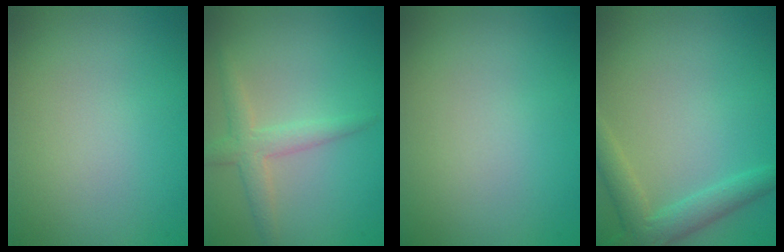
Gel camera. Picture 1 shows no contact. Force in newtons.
{"total": 2.6, "press": 2.5, "slide": 0.1}
{"total": 0.0}
{"total": 3.6, "press": 3.6, "slide": 0.3}